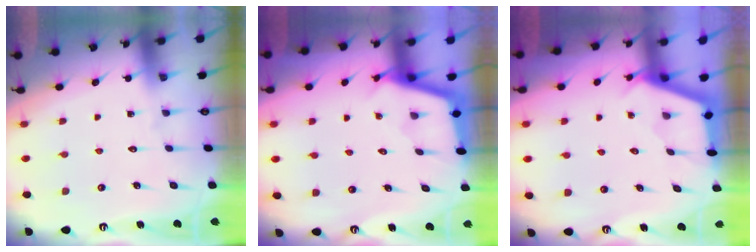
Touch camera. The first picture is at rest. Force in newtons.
{"total": 2.4, "press": 2.4, "slide": 0.2}
{"total": 2.4, "press": 2.4, "slide": 0.1}